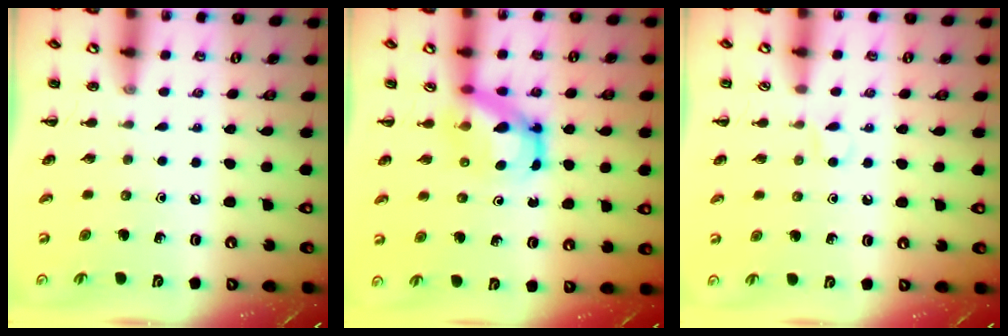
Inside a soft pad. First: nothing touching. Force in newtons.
{"total": 5.8, "press": 5.8, "slide": 0.8}
{"total": 2.9, "press": 2.7, "slide": 0.9}